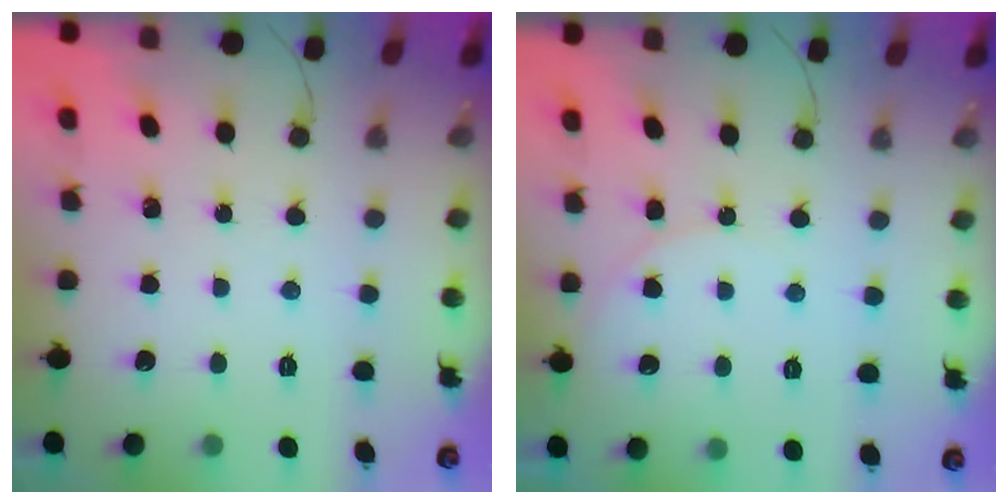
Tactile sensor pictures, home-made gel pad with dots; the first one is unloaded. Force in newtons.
{"total": 5.6, "press": 5.6, "slide": 0.8}